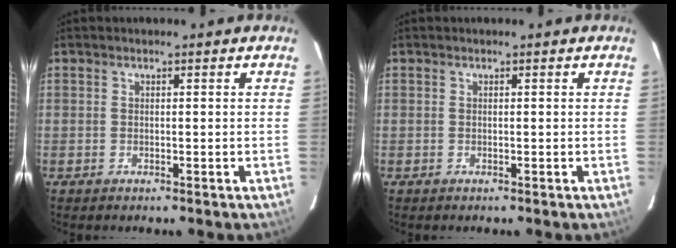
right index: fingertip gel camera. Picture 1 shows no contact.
{"total": 0.0}